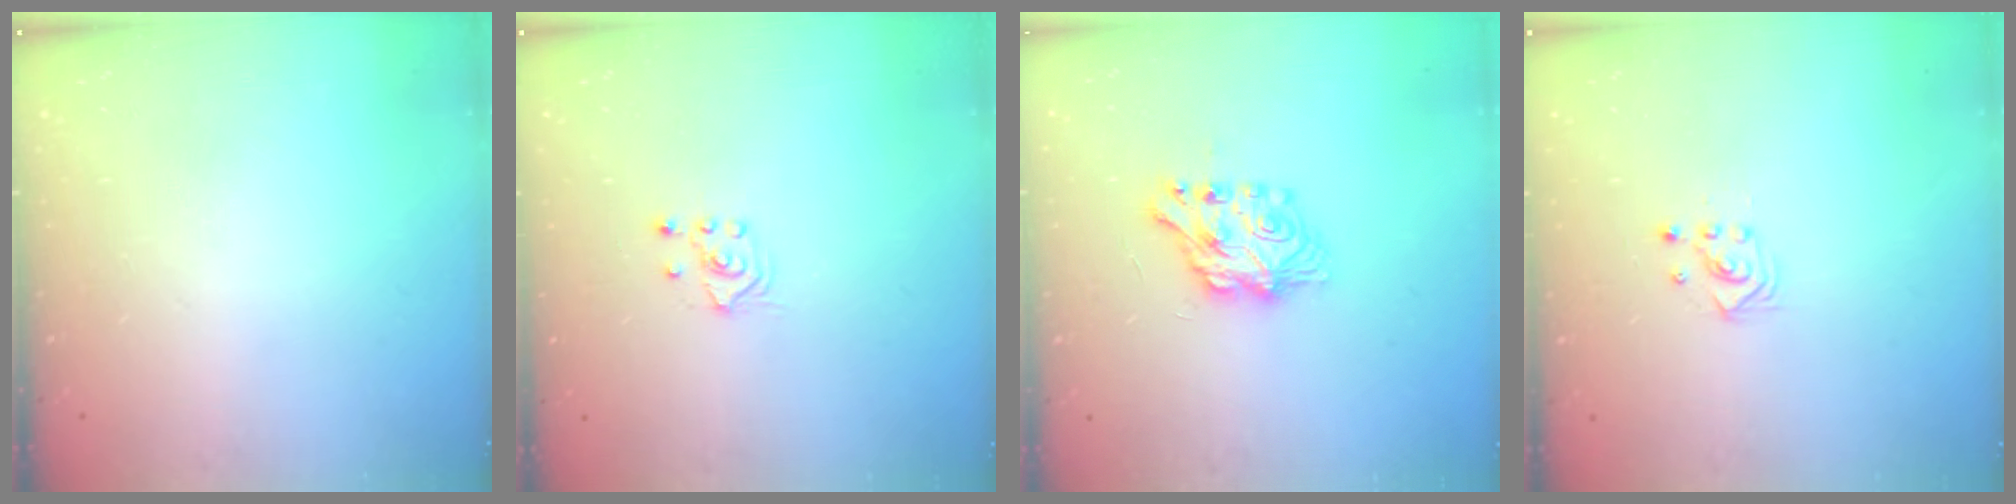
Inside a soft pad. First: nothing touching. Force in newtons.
{"total": 2.6, "press": 2.4, "slide": 0.8}
{"total": 7.1, "press": 7.1, "slide": 0.3}
{"total": 2.2, "press": 2.2, "slide": 0.2}